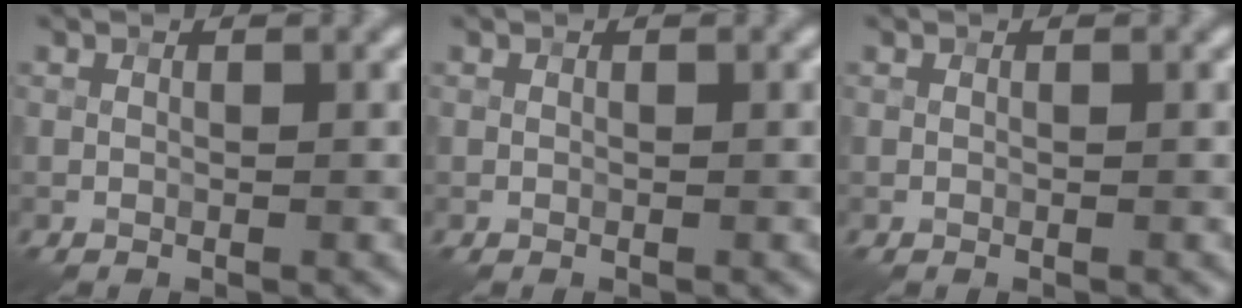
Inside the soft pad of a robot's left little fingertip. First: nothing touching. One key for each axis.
{"total": 0.0}
{"total": 0.0}